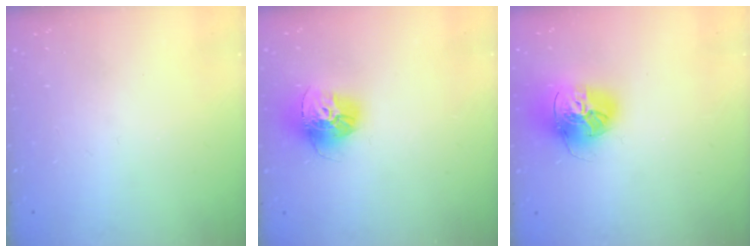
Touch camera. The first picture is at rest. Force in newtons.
{"total": 15.0, "press": 14.9, "slide": 1.5}
{"total": 17.1, "press": 17.0, "slide": 1.9}